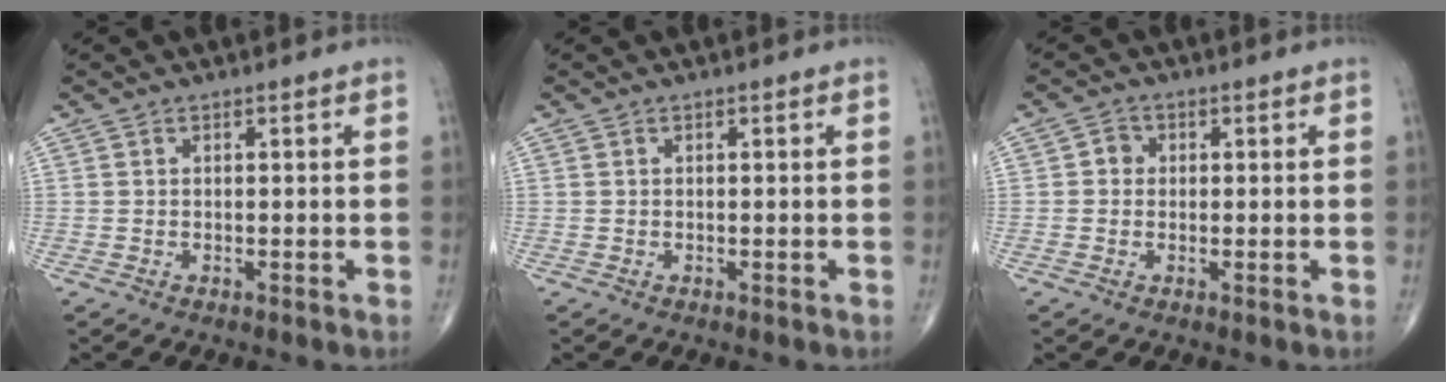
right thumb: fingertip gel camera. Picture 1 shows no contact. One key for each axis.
{"total": 0.0}
{"total": 2.1, "fx": 0.1, "fy": 2.0, "fz": 0.8, "tx": 0.001, "ty": 0.006, "tz": -0.005}